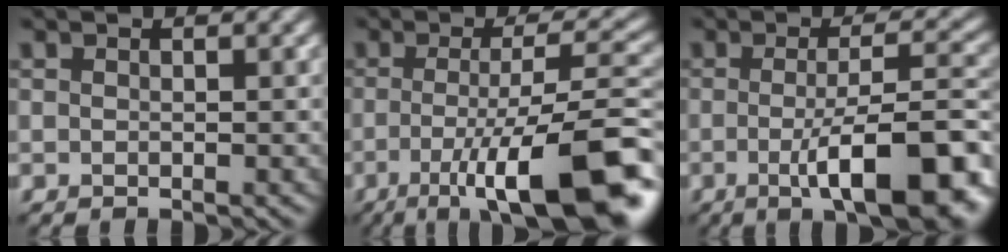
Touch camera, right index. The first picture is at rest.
{"total": 13.6, "force": [-5.0, 3.4, 12.2], "torque": [-0.173, -0.005, -0.077]}
{"total": 11.4, "force": [-3.8, 3.0, 10.3], "torque": [-0.134, -0.004, -0.053]}